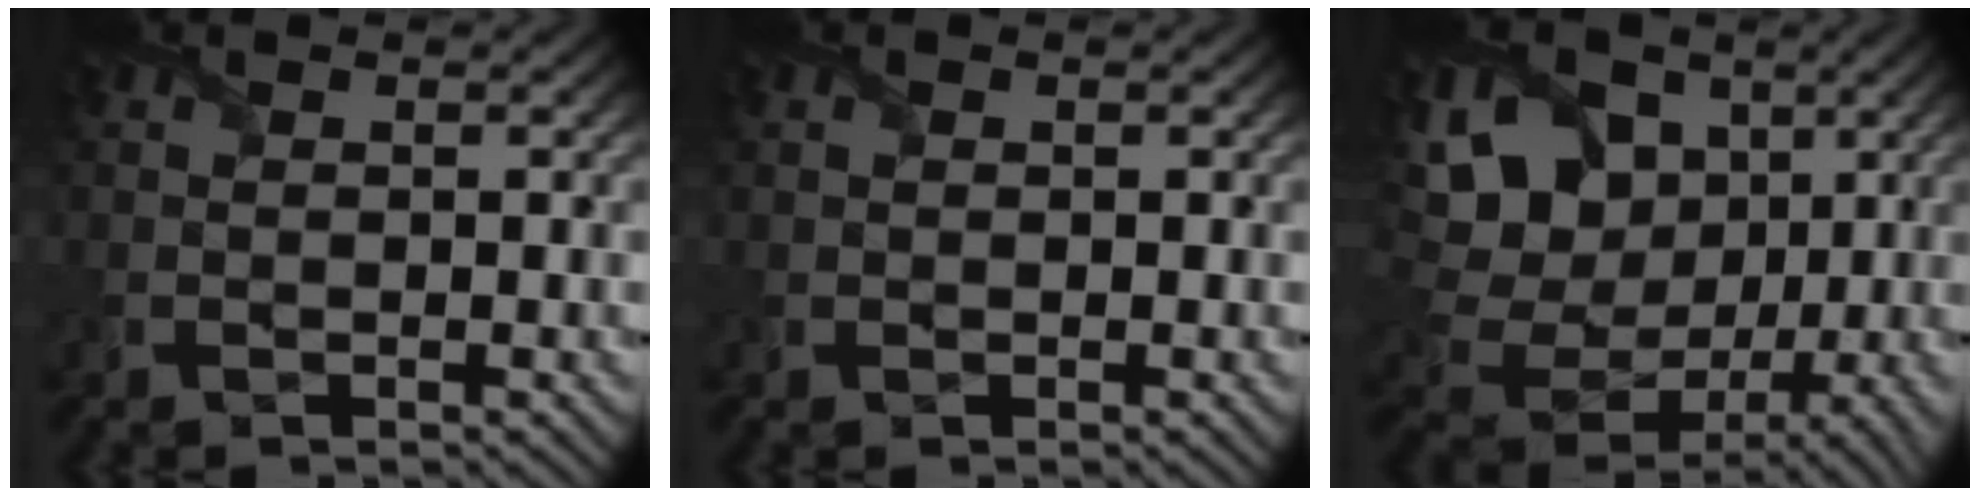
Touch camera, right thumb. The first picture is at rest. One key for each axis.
{"total": 1.0, "fx": 0.5, "fy": 0.7, "fz": 0.6, "tx": -0.012, "ty": 0.000, "tz": 0.012}
{"total": 15.5, "fx": 3.8, "fy": 11.9, "fz": 9.1, "tx": -0.217, "ty": 0.034, "tz": 0.070}